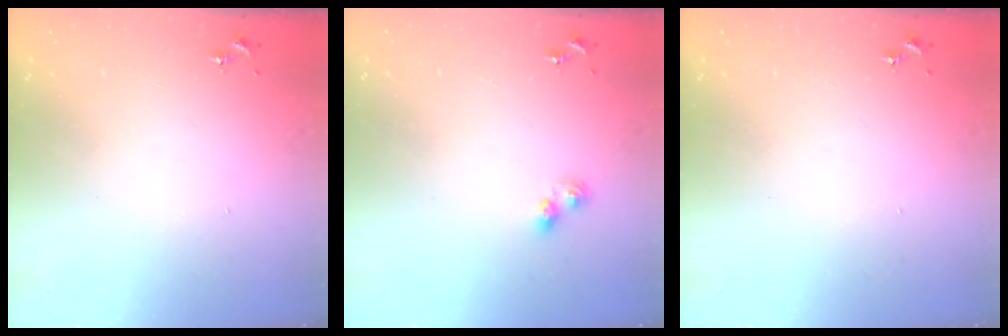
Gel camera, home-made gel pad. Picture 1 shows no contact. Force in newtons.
{"total": 2.8, "press": 2.8, "slide": 0.5}
{"total": 0.0}